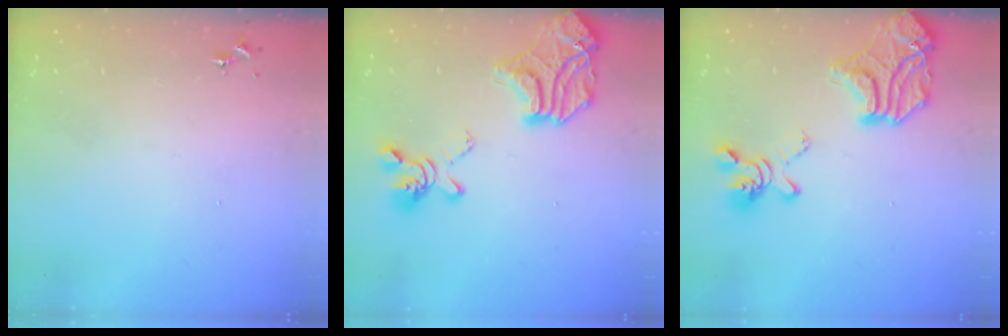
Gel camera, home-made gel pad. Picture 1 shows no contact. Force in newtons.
{"total": 25.0, "press": 24.9, "slide": 2.6}
{"total": 25.0, "press": 24.9, "slide": 2.6}